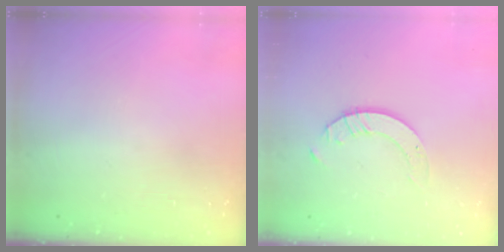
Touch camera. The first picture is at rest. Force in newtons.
{"total": 2.1, "press": 2.1, "slide": 0.2}